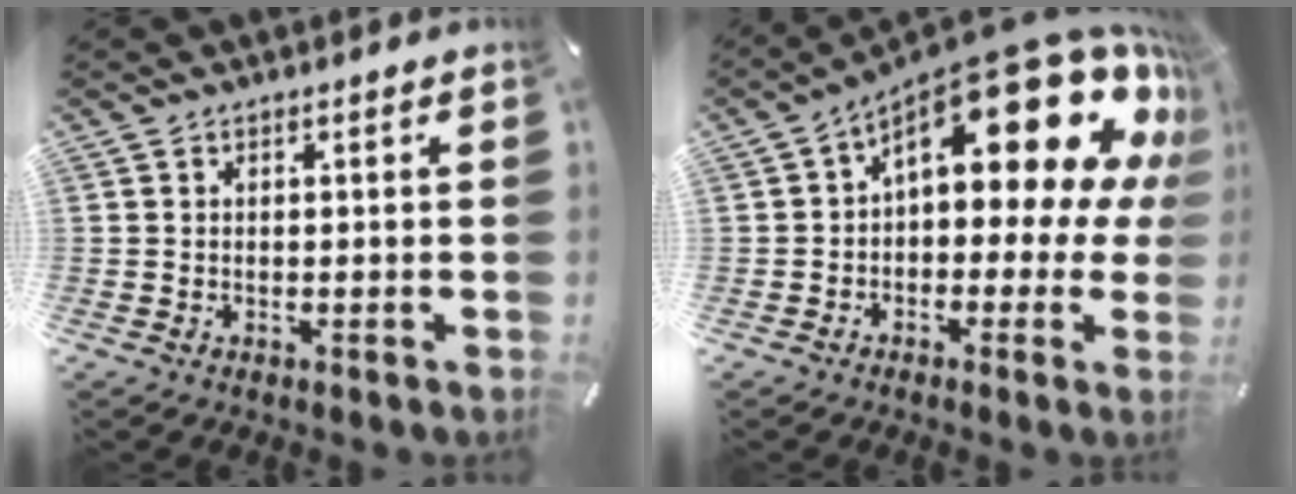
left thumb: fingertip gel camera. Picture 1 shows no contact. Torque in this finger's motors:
{"motor_torque": [1.35, 1.47, 1.42, 0.83, 0.24]}